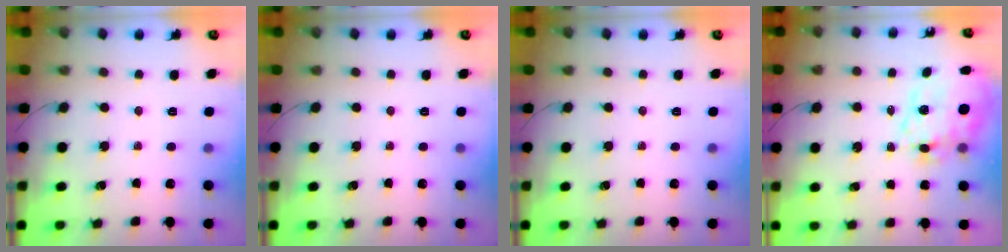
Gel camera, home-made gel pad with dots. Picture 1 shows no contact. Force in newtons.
{"total": 0.0}
{"total": 0.0}
{"total": 18.9, "press": 18.5, "slide": 3.9}